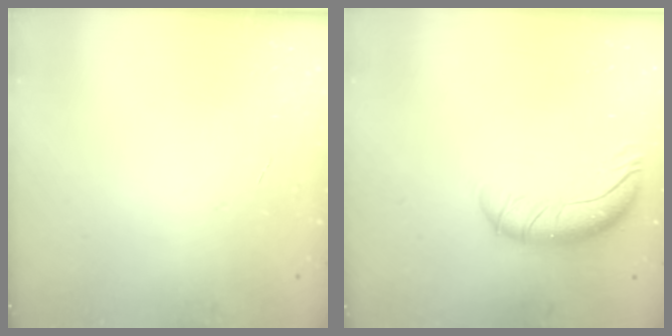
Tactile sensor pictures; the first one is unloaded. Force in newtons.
{"total": 9.4, "press": 9.2, "slide": 2.2}